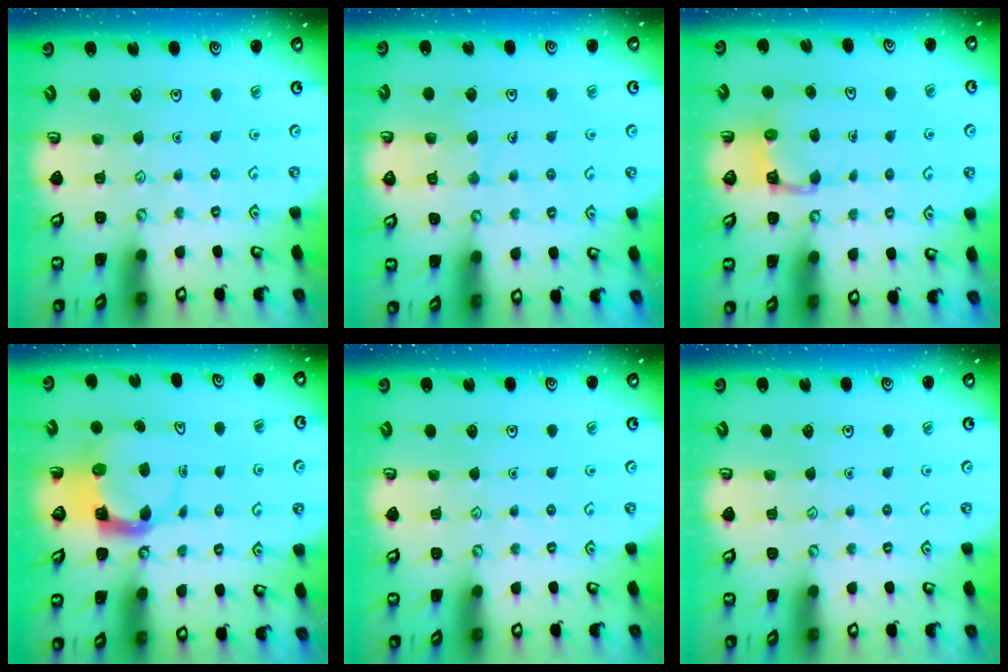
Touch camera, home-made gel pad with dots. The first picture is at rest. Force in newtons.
{"total": 6.0, "press": 5.9, "slide": 0.5}
{"total": 3.5, "press": 3.5, "slide": 0.2}
{"total": 3.9, "press": 3.9, "slide": 0.6}
{"total": 0.0}
{"total": 0.0}